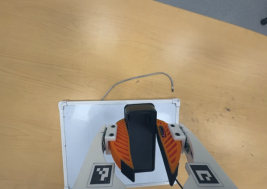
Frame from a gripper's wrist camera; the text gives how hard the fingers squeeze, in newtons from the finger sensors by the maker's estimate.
{"total": 10.3, "left": 10.2, "right": 10.3}